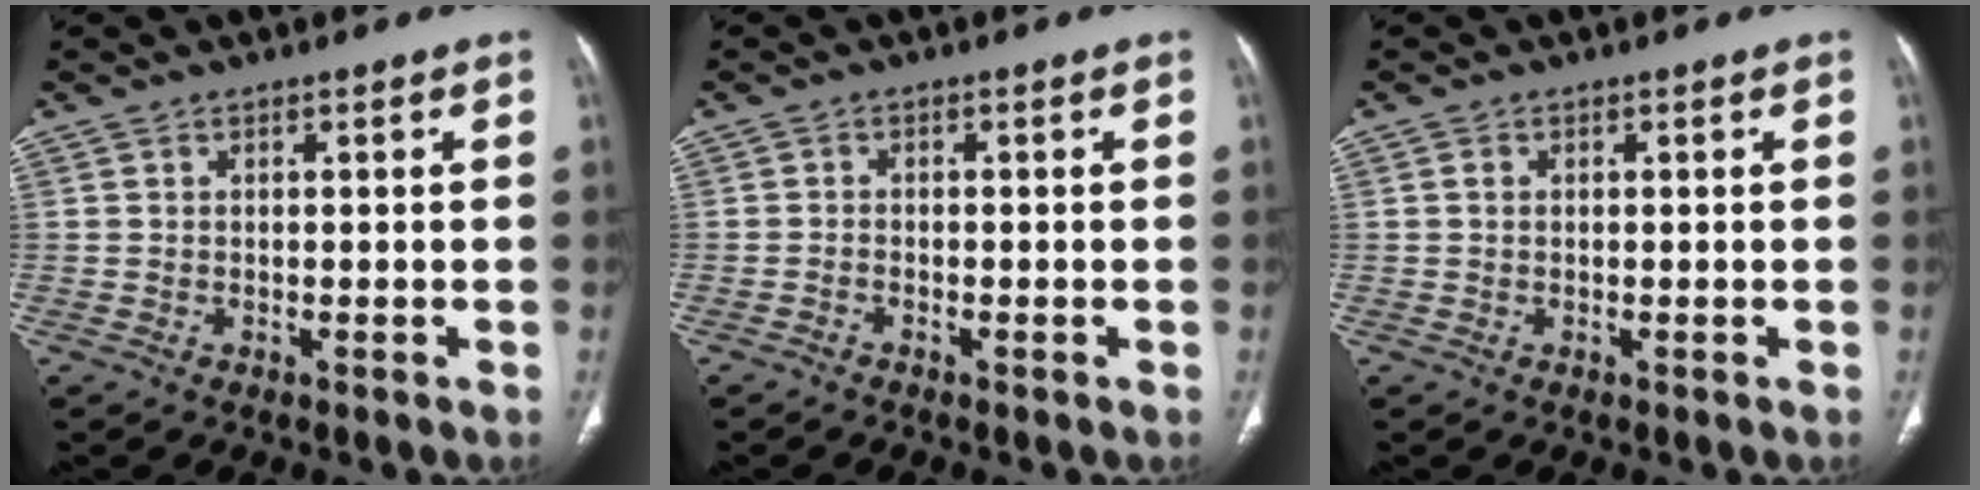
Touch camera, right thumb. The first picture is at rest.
{"total": 0.7, "force": [-0.6, 0.3, 0.2], "torque": [-0.006, 0.004, -0.016]}
{"total": 0.6, "force": [0.1, 0.5, 0.4], "torque": [-0.006, 0.001, 0.000]}